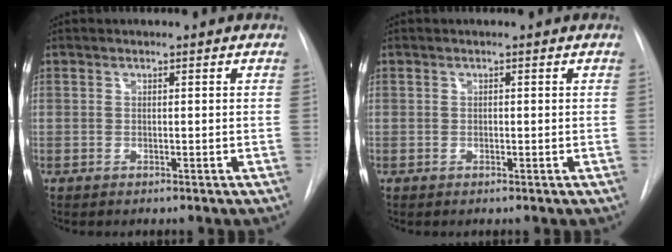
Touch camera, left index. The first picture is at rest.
{"total": 0.0}